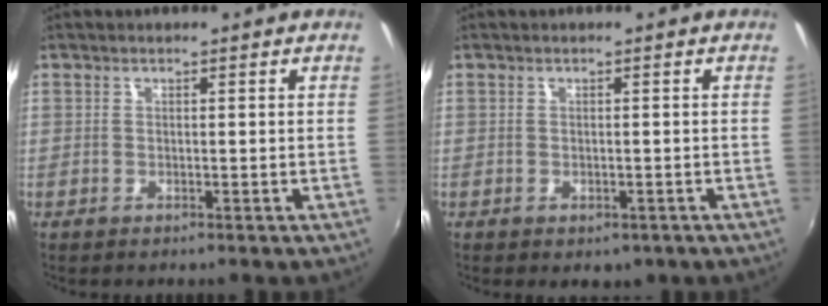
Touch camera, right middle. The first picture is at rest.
{"total": 2.1, "force": [-0.9, 1.6, 1.1], "torque": [-0.019, -0.007, -0.010]}